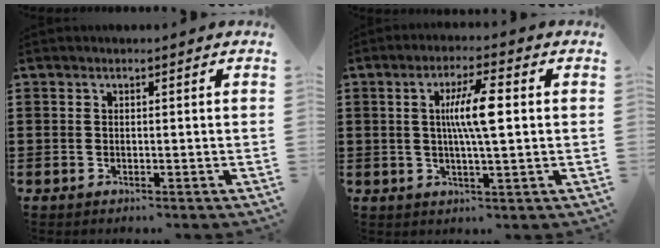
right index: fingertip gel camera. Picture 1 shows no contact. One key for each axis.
{"total": 7.1, "fx": 0.9, "fy": 1.0, "fz": 7.0, "tx": -0.131, "ty": 0.003, "tz": 0.011}